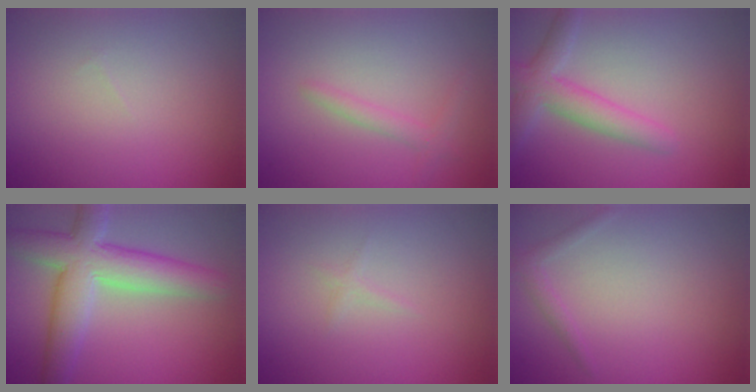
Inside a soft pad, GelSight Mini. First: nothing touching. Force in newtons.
{"total": 1.4, "press": 1.4, "slide": 0.1}
{"total": 3.6, "press": 3.6, "slide": 0.0}
{"total": 7.5, "press": 7.5, "slide": 0.4}
{"total": 0.5, "press": 0.5, "slide": 0.0}
{"total": 1.1, "press": 1.1, "slide": 0.1}